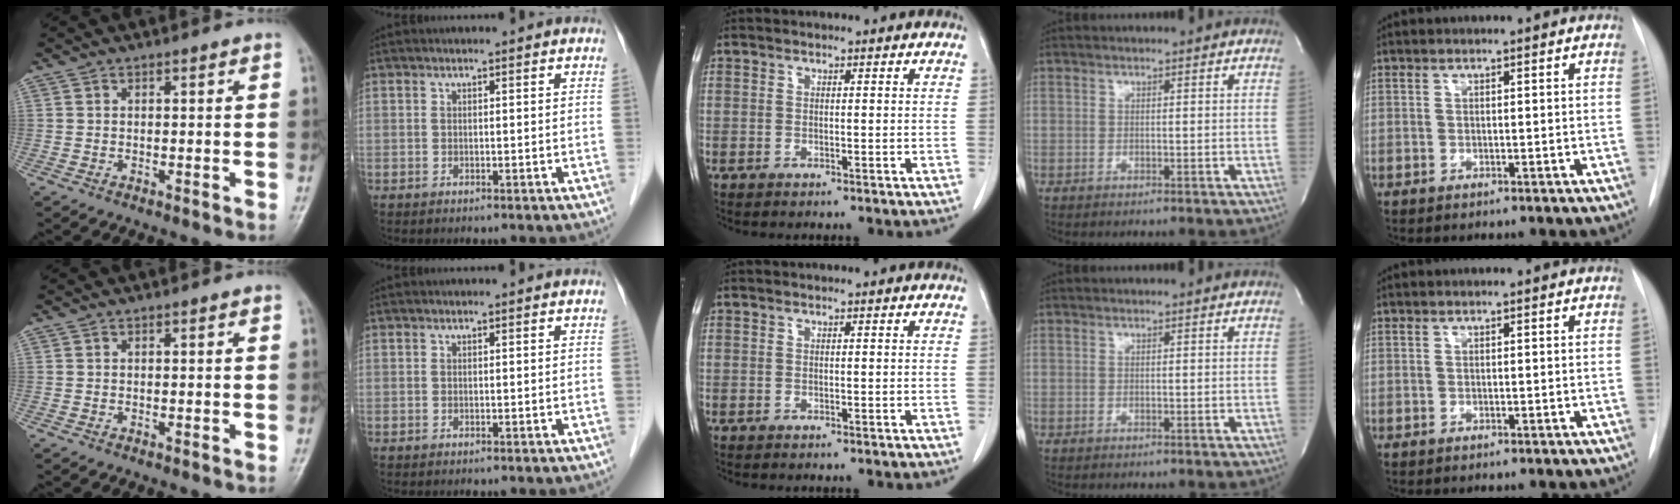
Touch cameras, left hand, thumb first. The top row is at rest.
{}